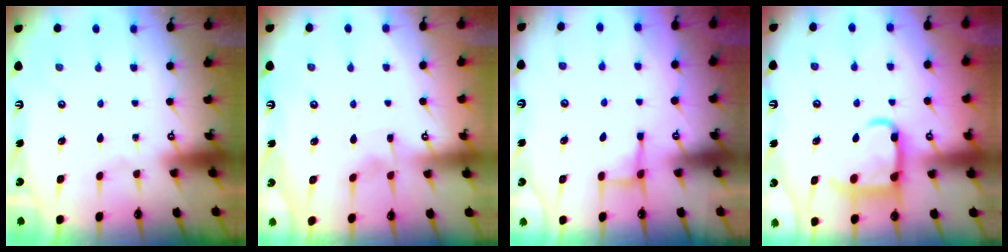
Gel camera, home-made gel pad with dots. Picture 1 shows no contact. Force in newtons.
{"total": 2.6, "press": 2.6, "slide": 0.2}
{"total": 3.7, "press": 3.7, "slide": 0.5}
{"total": 14.5, "press": 14.4, "slide": 1.5}